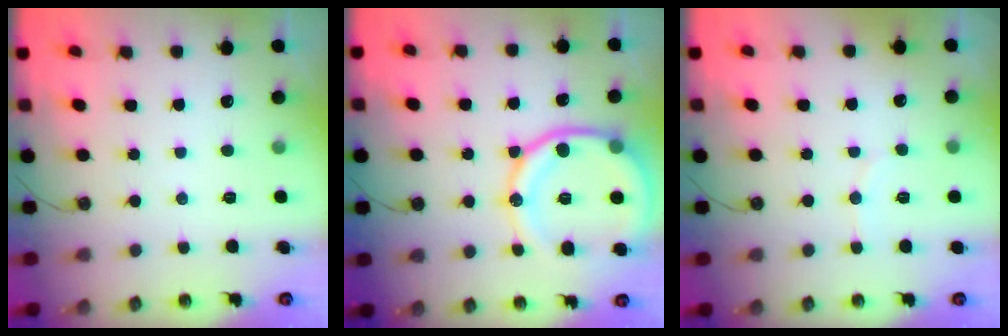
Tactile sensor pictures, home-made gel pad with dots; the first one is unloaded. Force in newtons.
{"total": 18.5, "press": 18.4, "slide": 1.9}
{"total": 5.5, "press": 5.4, "slide": 1.0}